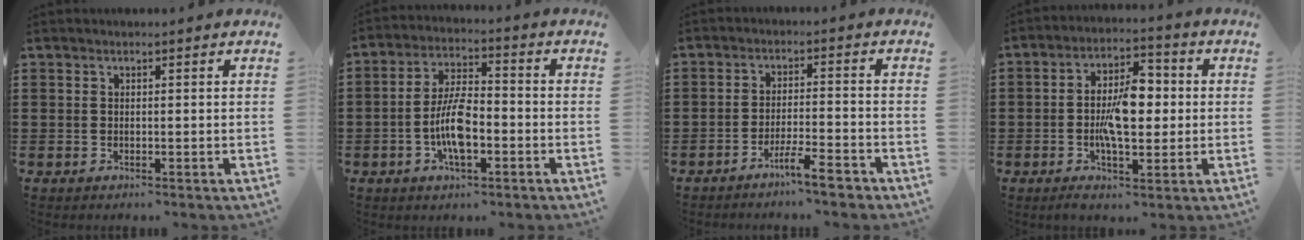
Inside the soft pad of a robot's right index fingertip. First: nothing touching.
{"total": 8.3, "force": [-2.4, 3.0, 7.4], "torque": [-0.166, -0.006, -0.051]}
{"total": 5.8, "force": [-4.9, 0.2, 3.0], "torque": [-0.054, -0.006, -0.090]}
{"total": 9.0, "force": [-0.5, 4.1, 8.0], "torque": [-0.149, 0.008, -0.013]}